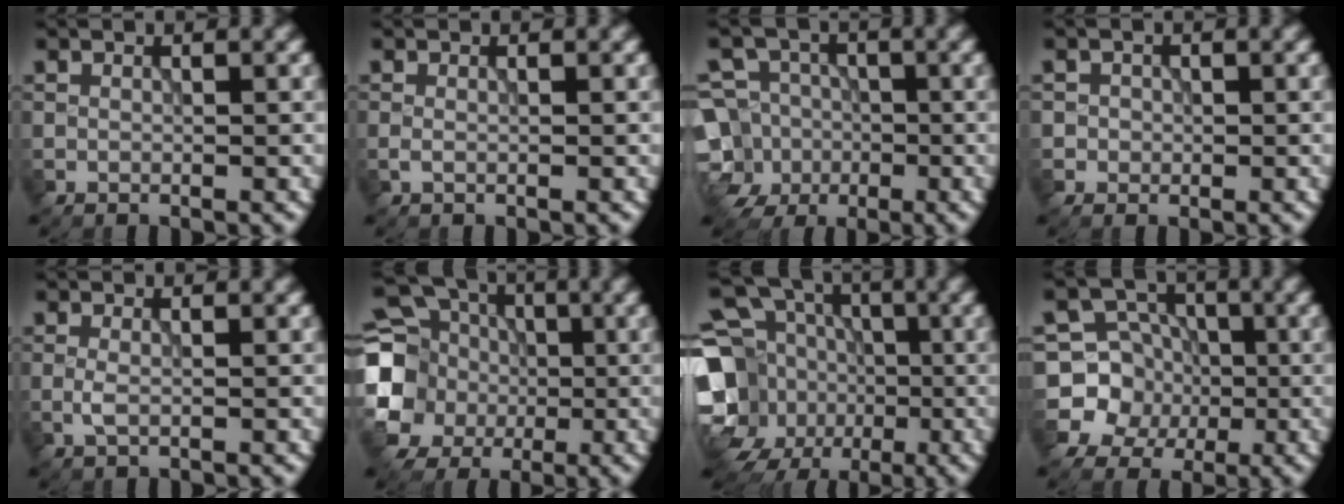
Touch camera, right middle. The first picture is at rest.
{"total": 0.6, "force": [-0.1, 0.2, 0.5], "torque": [-0.014, -0.002, -0.002]}
{"total": 8.7, "force": [-2.7, 7.6, 3.2], "torque": [-0.064, 0.005, -0.070]}
{"total": 1.2, "force": [-0.1, 1.2, 0.1], "torque": [0.012, -0.004, -0.001]}
{"total": 1.1, "force": [-0.2, 0.4, 1.0], "torque": [-0.025, -0.001, -0.007]}
{"total": 15.3, "force": [-1.5, 14.0, 5.9], "torque": [-0.187, 0.003, -0.062]}
{"total": 16.7, "force": [-1.7, 14.3, 8.5], "torque": [-0.199, -0.002, -0.058]}
{"total": 7.4, "force": [-1.2, 7.0, 1.8], "torque": [-0.032, 0.021, -0.051]}